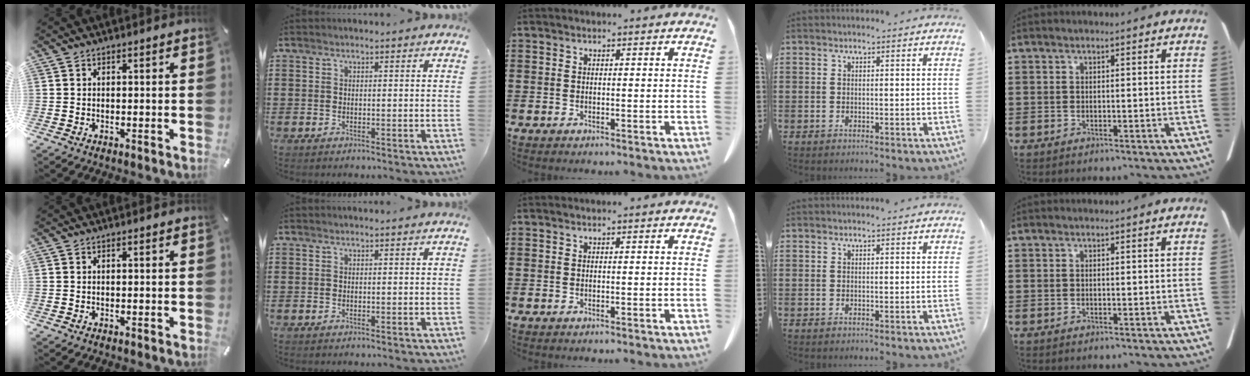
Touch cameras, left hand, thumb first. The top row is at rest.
{}